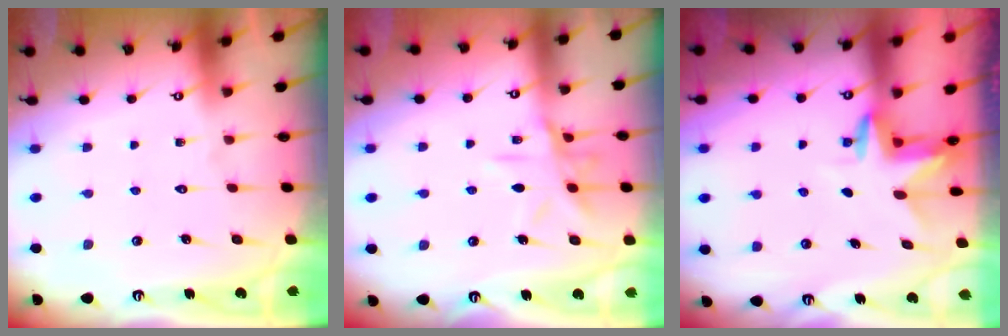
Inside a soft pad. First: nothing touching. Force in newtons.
{"total": 10.8, "press": 10.8, "slide": 0.7}
{"total": 3.3, "press": 3.3, "slide": 0.3}